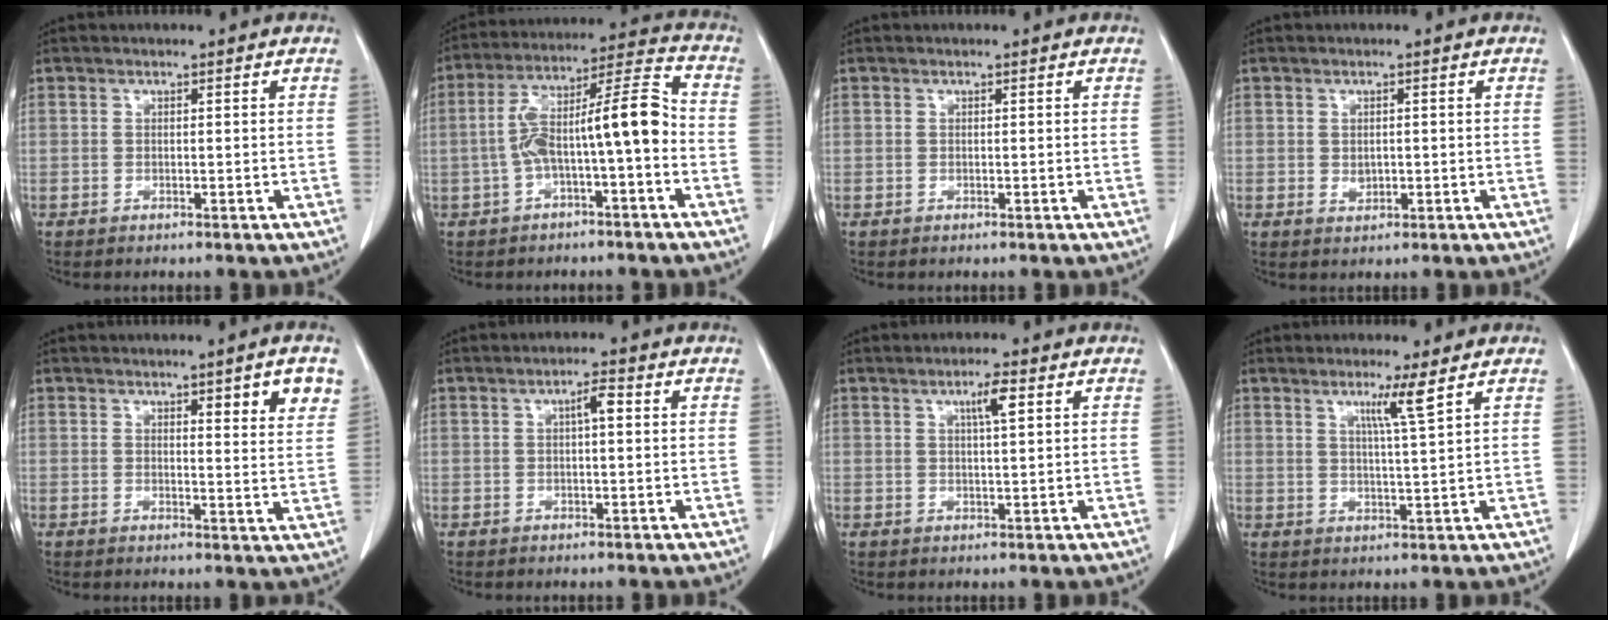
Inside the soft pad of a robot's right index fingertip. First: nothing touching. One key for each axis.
{"total": 11.9, "fx": -2.1, "fy": 1.6, "fz": 11.6, "tx": -0.201, "ty": 0.046, "tz": -0.033}
{"total": 0.0}
{"total": 1.6, "fx": -0.1, "fy": 1.2, "fz": 1.1, "tx": -0.019, "ty": 0.000, "tz": 0.005}
{"total": 6.4, "fx": 3.5, "fy": 0.8, "fz": 5.3, "tx": -0.063, "ty": -0.010, "tz": 0.043}
{"total": 2.5, "fx": 0.5, "fy": 0.4, "fz": 2.4, "tx": -0.041, "ty": 0.005, "tz": 0.007}
{"total": 3.3, "fx": 1.5, "fy": 0.2, "fz": 3.0, "tx": -0.051, "ty": 0.000, "tz": 0.024}
{"total": 4.4, "fx": 2.4, "fy": -1.2, "fz": 3.5, "tx": -0.065, "ty": -0.008, "tz": 0.046}